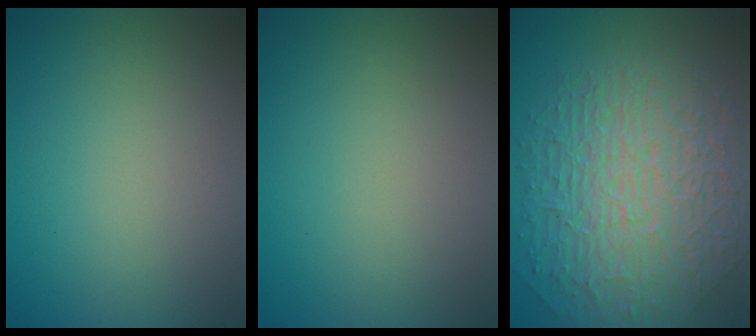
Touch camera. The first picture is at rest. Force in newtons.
{"total": 0.0}
{"total": 10.2, "press": 6.7, "slide": 7.8}